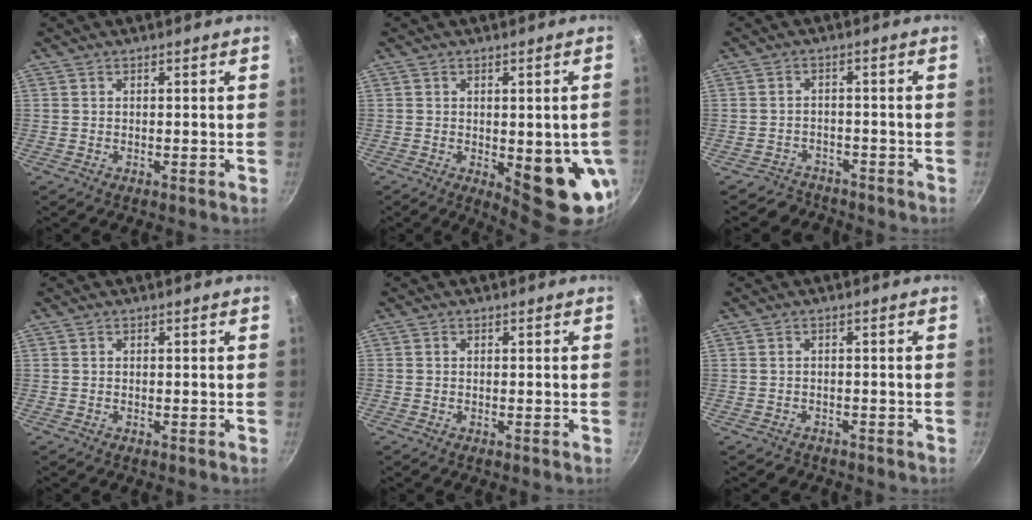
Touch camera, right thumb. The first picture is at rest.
{"total": 12.2, "force": [-2.4, 4.9, 10.9], "torque": [-0.103, -0.010, -0.019]}
{"total": 4.4, "force": [-3.6, 2.4, -0.6], "torque": [0.028, 0.048, -0.062]}
{"total": 0.0}
{"total": 0.0}
{"total": 2.0, "force": [-1.4, 1.4, 0.3], "torque": [0.002, 0.022, -0.014]}